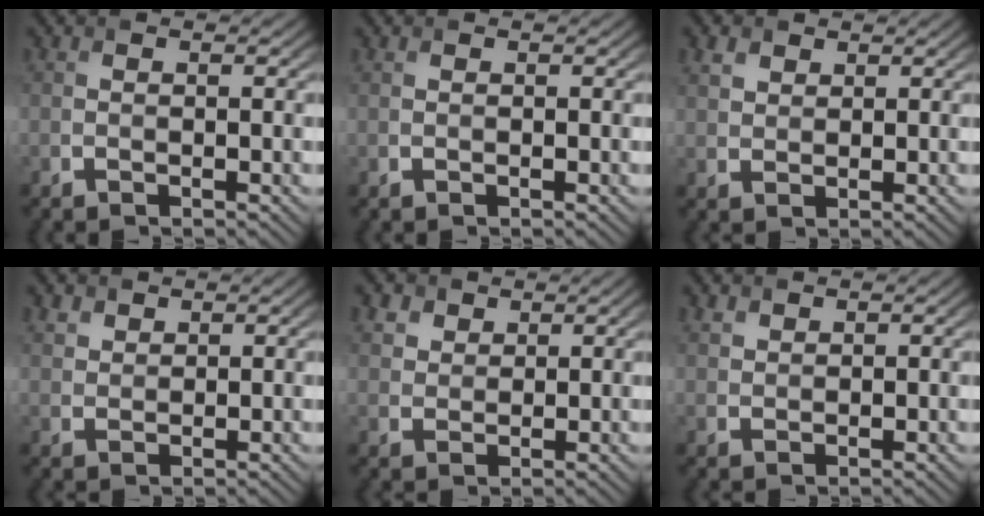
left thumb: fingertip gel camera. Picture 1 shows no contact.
{"total": 0.0}
{"total": 2.3, "force": [1.5, 1.5, 0.9], "torque": [-0.026, 0.002, 0.032]}
{"total": 2.4, "force": [1.8, 1.4, 0.7], "torque": [-0.021, 0.001, 0.043]}
{"total": 3.3, "force": [2.2, 2.2, 1.1], "torque": [-0.040, -0.005, 0.056]}
{"total": 1.8, "force": [1.4, 0.9, 0.5], "torque": [-0.018, 0.000, 0.035]}